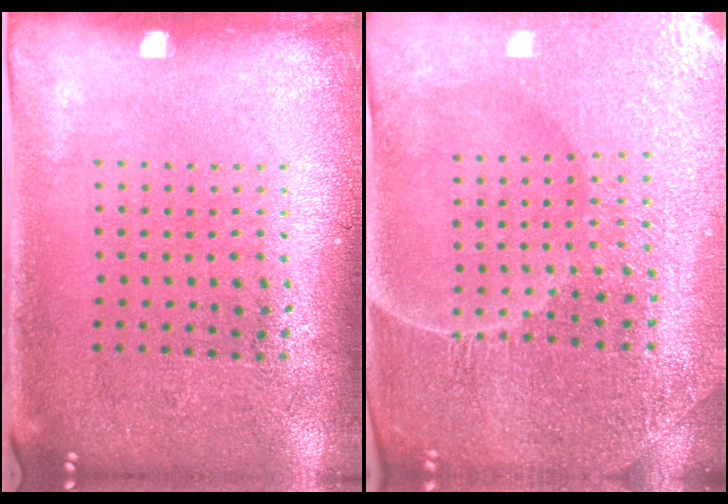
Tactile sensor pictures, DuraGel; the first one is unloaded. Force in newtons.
{"total": 5.1, "press": 4.9, "slide": 1.5}